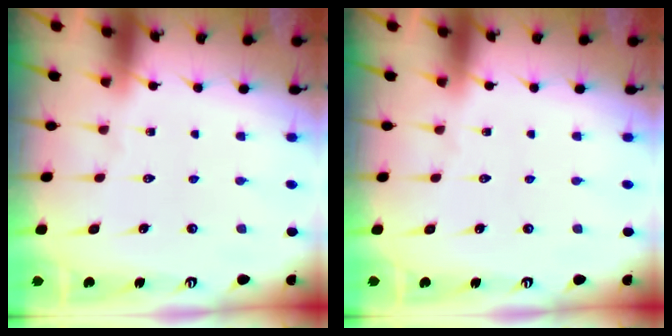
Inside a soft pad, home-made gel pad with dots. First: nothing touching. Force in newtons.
{"total": 0.0}